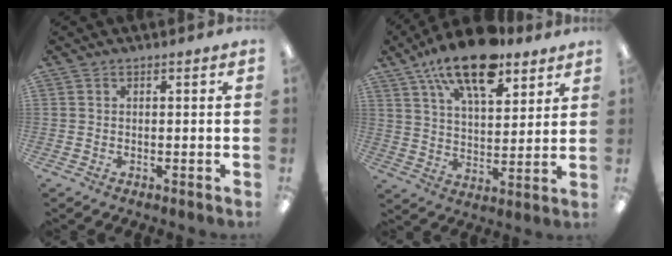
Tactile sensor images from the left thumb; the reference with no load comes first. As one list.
[{"total": 17.2, "force": [11.9, 7.2, 10.2], "torque": [-0.167, -0.057, 0.203]}]